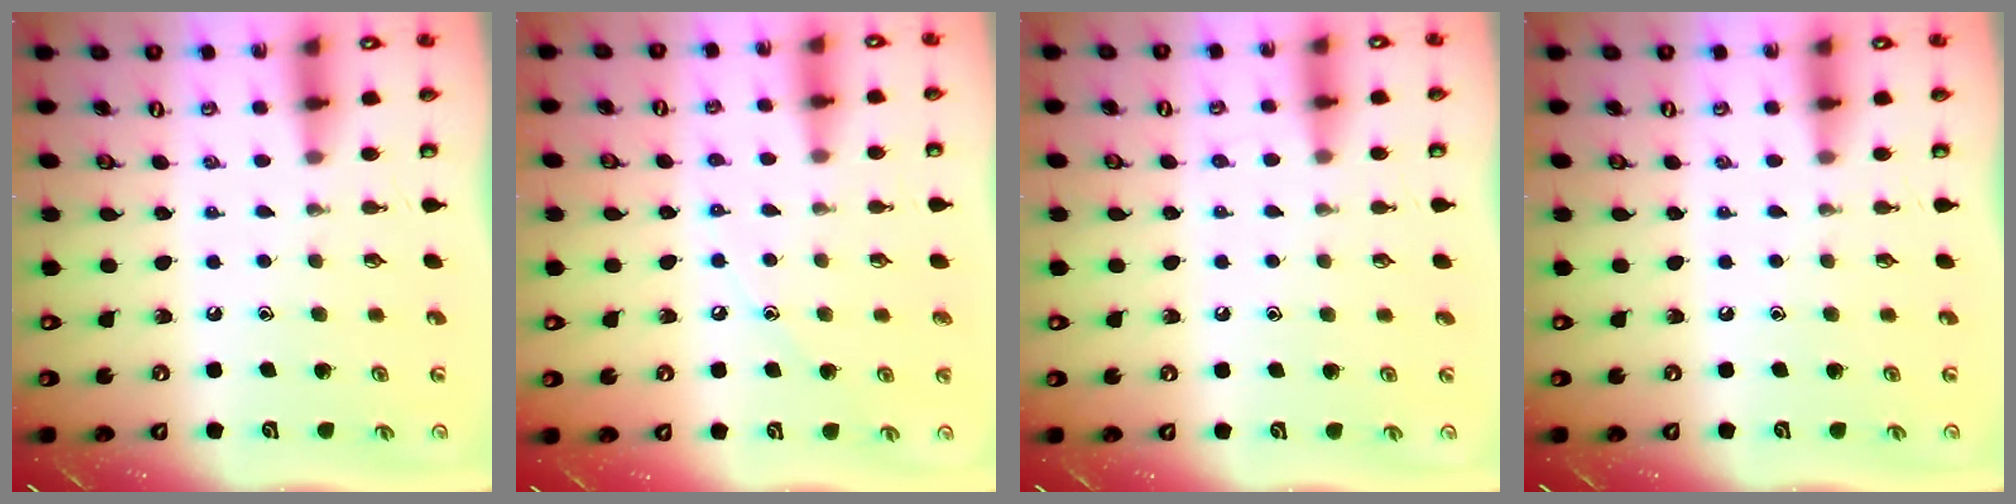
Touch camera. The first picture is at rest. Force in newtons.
{"total": 4.7, "press": 4.7, "slide": 0.6}
{"total": 3.6, "press": 3.5, "slide": 0.5}
{"total": 0.0}